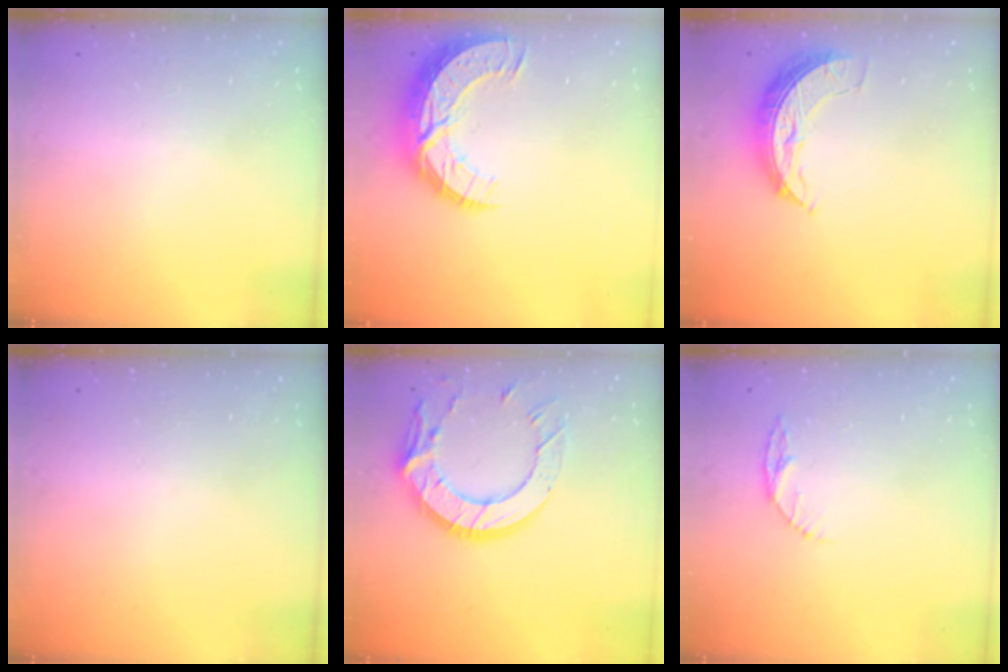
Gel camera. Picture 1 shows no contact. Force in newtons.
{"total": 12.6, "press": 12.6, "slide": 0.8}
{"total": 8.3, "press": 8.3, "slide": 0.5}
{"total": 0.0}
{"total": 17.3, "press": 17.2, "slide": 1.3}
{"total": 5.0, "press": 5.0, "slide": 0.5}